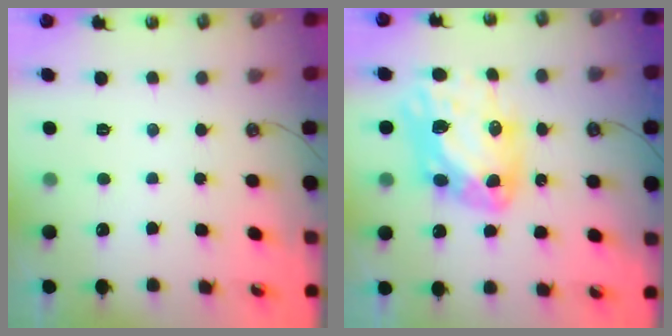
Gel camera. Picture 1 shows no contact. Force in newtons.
{"total": 16.0, "press": 15.9, "slide": 1.4}